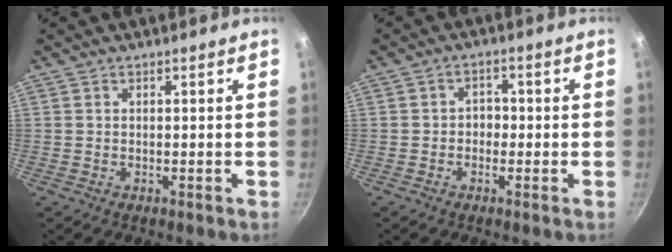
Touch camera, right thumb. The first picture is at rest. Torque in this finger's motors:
{"motor_torque": [-0.19, 0.20, -0.20, 0.24, 0.02]}